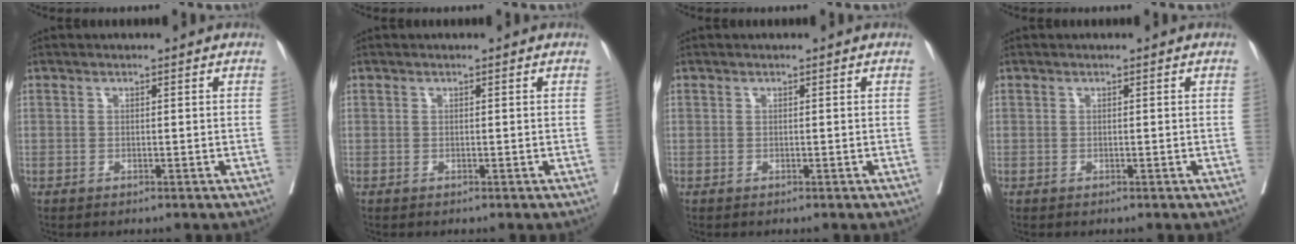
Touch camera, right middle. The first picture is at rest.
{"total": 0.0}
{"total": 0.0}
{"total": 0.0}